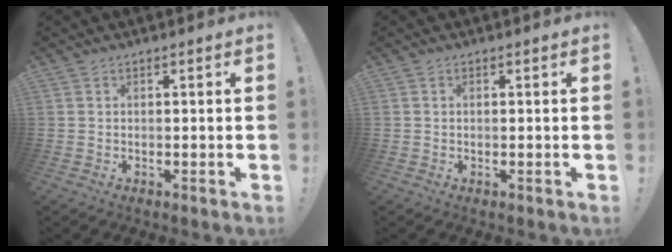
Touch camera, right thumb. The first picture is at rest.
{"total": 0.0}